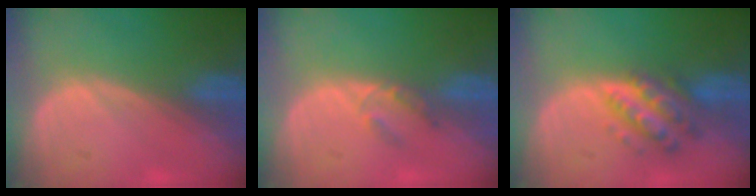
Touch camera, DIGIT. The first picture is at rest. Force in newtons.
{"total": 2.3, "press": 2.0, "slide": 1.1}
{"total": 6.1, "press": 6.1, "slide": 0.4}